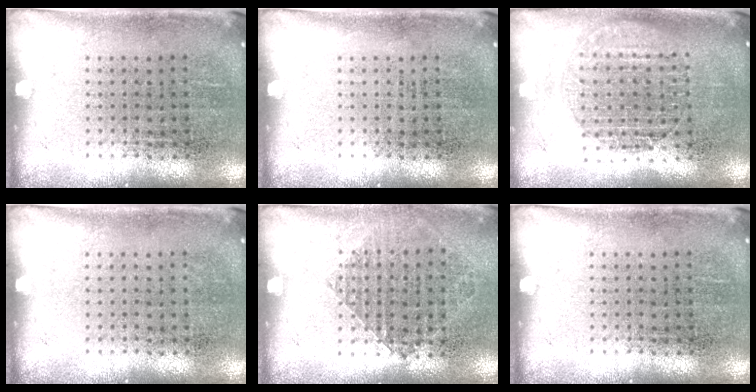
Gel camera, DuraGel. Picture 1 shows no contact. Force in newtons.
{"total": 0.0}
{"total": 1.6, "press": 1.4, "slide": 0.8}
{"total": 0.0}
{"total": 0.9, "press": 0.9, "slide": 0.2}
{"total": 0.0}